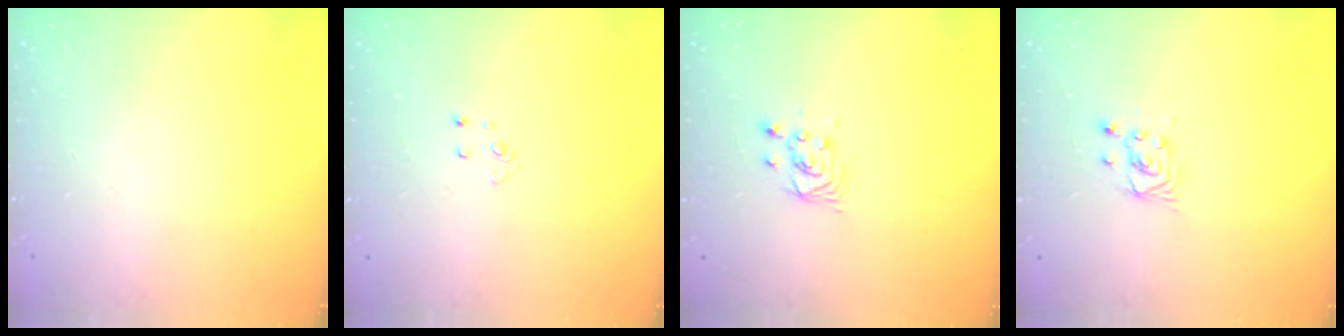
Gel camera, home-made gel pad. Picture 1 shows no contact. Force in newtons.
{"total": 4.1, "press": 4.1, "slide": 0.4}
{"total": 2.9, "press": 2.9, "slide": 0.1}
{"total": 2.5, "press": 2.5, "slide": 0.2}